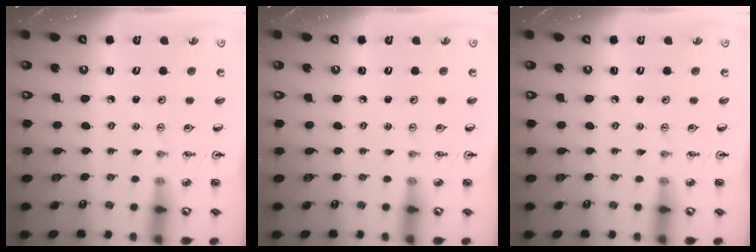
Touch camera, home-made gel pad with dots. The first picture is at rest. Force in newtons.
{"total": 0.0}
{"total": 0.0}